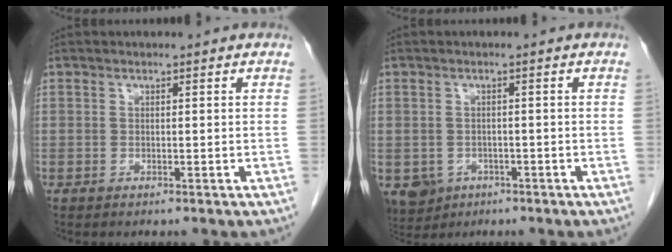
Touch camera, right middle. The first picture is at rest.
{"total": 6.6, "force": [-3.5, 5.3, 2.0], "torque": [-0.045, 0.000, -0.047]}